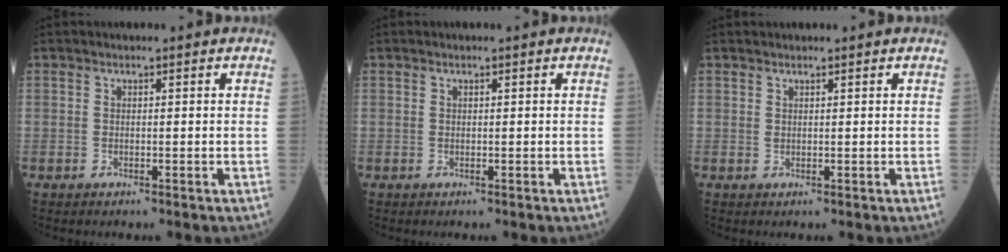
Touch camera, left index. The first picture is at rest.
{"total": 0.0}
{"total": 1.0, "force": [0.9, 0.3, 0.4], "torque": [-0.009, 0.014, 0.017]}